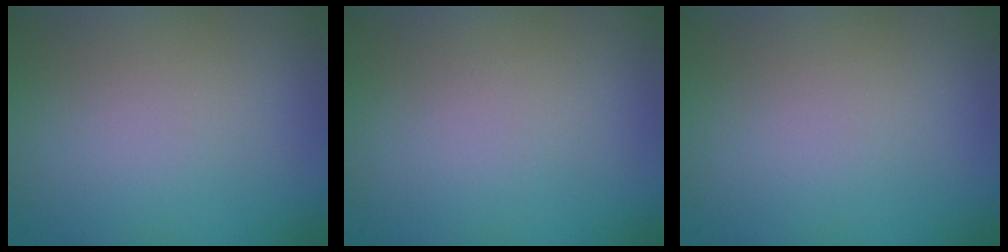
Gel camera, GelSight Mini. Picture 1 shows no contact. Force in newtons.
{"total": 0.0}
{"total": 0.0}